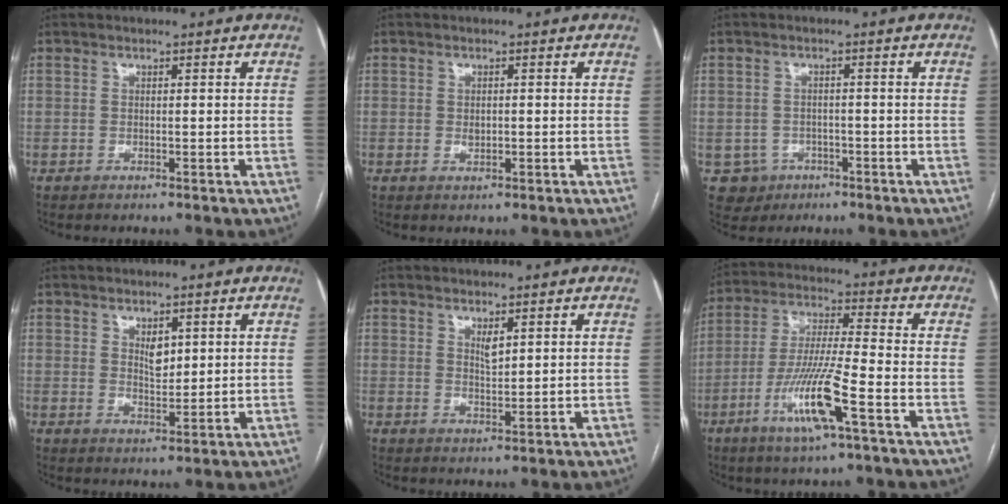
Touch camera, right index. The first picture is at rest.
{"total": 1.3, "force": [0.0, 0.8, 1.0], "torque": [-0.017, -0.001, 0.003]}
{"total": 4.2, "force": [-1.5, 3.9, 0.1], "torque": [0.003, 0.011, -0.017]}
{"total": 3.0, "force": [1.3, 1.6, 2.2], "torque": [-0.037, -0.004, 0.026]}
{"total": 2.0, "force": [1.1, 0.7, 1.5], "torque": [-0.028, -0.004, 0.024]}
{"total": 11.6, "force": [-5.1, 0.2, 10.5], "torque": [-0.207, -0.012, -0.099]}